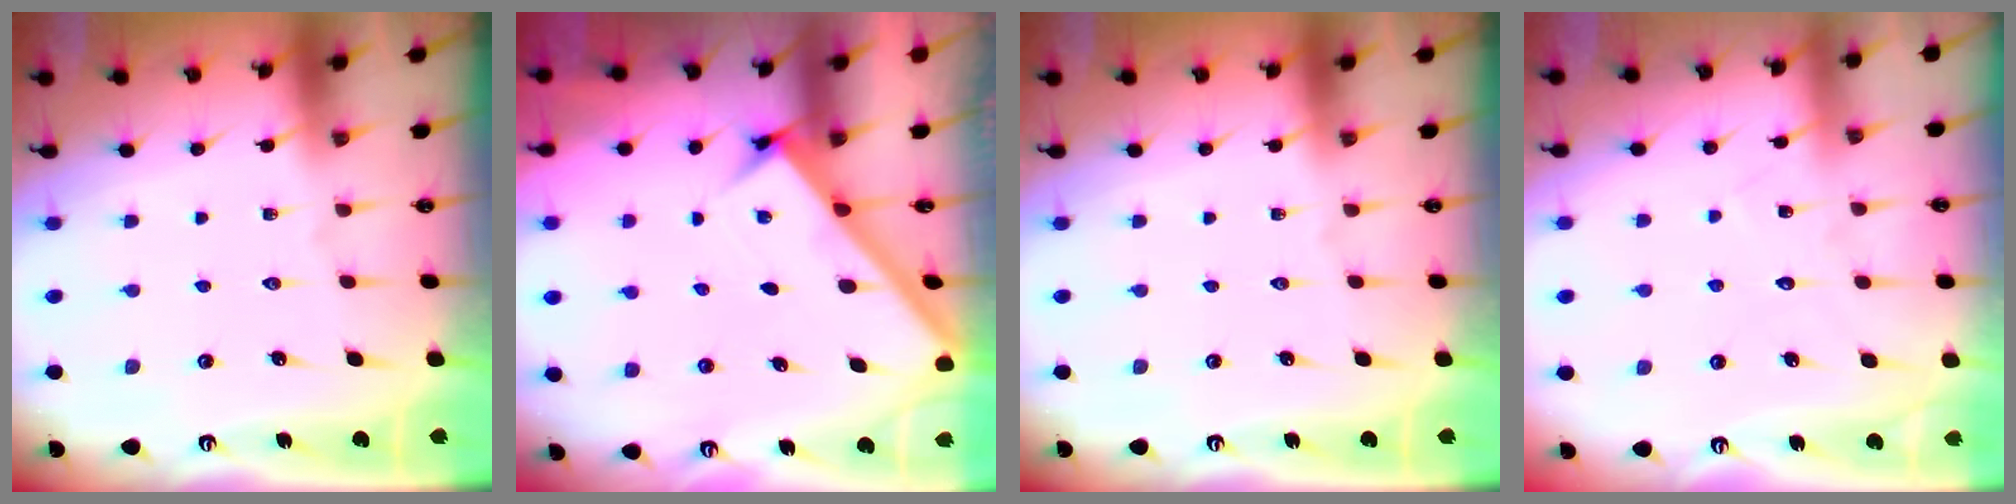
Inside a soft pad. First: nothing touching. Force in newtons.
{"total": 2.8, "press": 2.8, "slide": 0.4}
{"total": 0.0}
{"total": 5.8, "press": 5.8, "slide": 0.5}